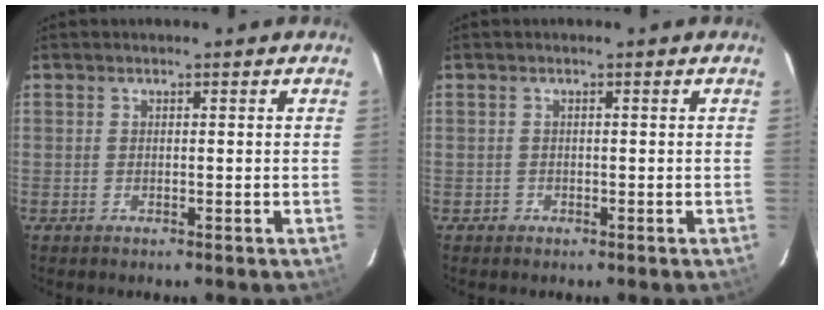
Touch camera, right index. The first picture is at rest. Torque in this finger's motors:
{"motor_torque": [-0.16, 0.07, -0.24, -0.10]}